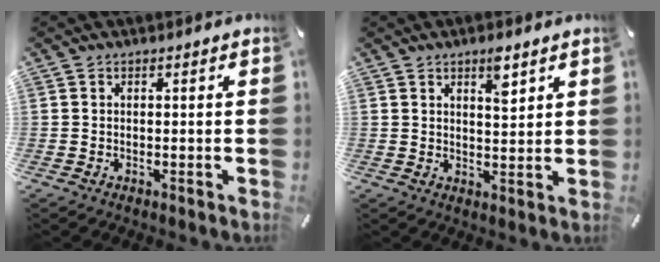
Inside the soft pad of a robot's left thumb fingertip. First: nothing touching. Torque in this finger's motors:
{"motor_torque": [-0.07, -0.05, 0.01, -0.01, -0.06]}